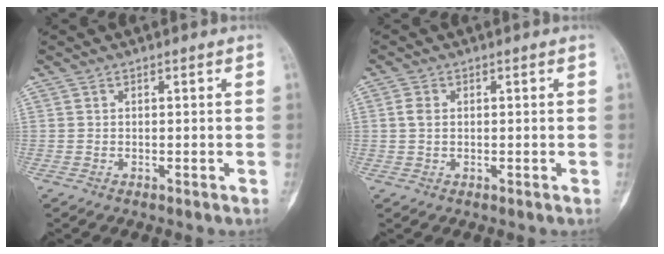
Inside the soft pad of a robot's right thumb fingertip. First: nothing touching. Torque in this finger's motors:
{"motor_torque": [-0.32, 0.20, 0.41, -0.10, -0.03]}